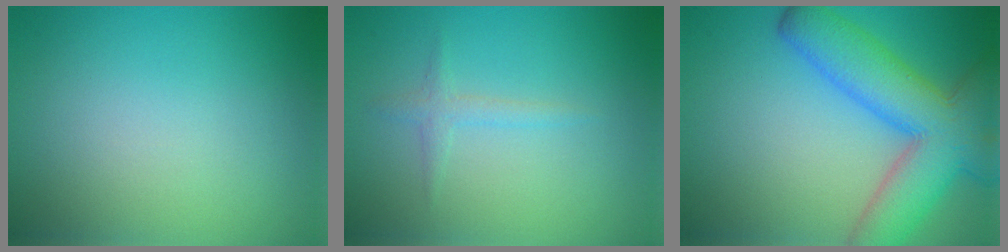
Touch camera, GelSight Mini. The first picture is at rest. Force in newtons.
{"total": 1.3, "press": 1.2, "slide": 0.0}
{"total": 9.6, "press": 9.6, "slide": 0.7}